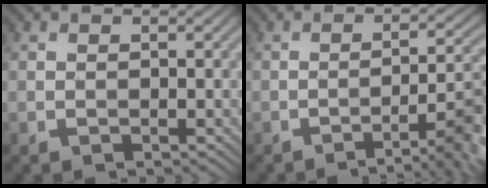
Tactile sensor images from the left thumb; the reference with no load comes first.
{"total": 7.4, "force": [-4.2, 1.3, 6.0], "torque": [-0.080, 0.008, -0.062]}